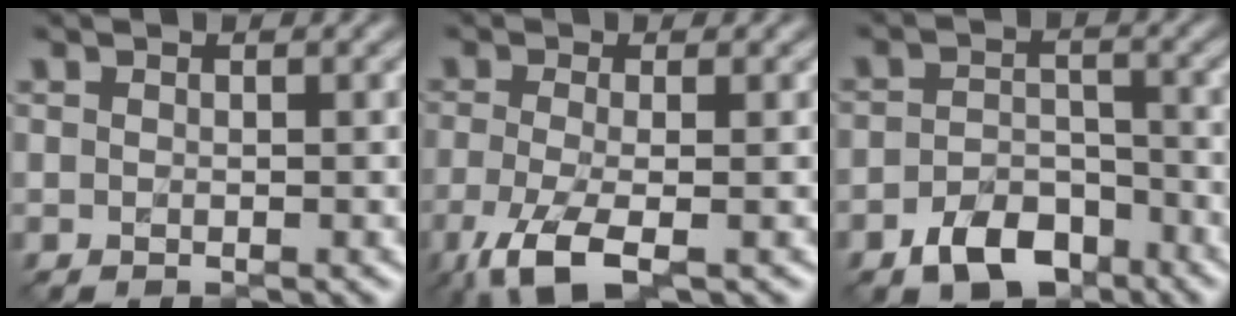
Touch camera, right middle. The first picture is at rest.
{"total": 4.7, "force": [-2.6, 1.2, 3.7], "torque": [-0.086, -0.003, -0.059]}
{"total": 4.1, "force": [-2.9, 2.3, 1.8], "torque": [-0.036, 0.008, -0.055]}